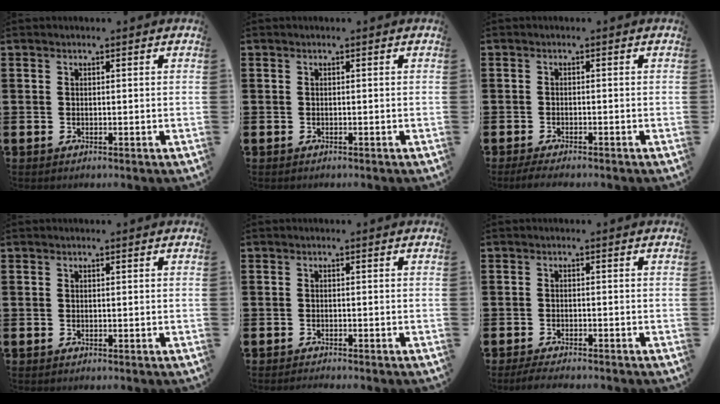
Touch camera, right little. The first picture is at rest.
{"total": 0.0}
{"total": 1.2, "force": [-0.9, 0.2, 0.8], "torque": [-0.015, 0.000, -0.018]}
{"total": 0.0}
{"total": 0.7, "force": [-0.7, -0.1, 0.1], "torque": [-0.001, -0.003, -0.014]}
{"total": 1.5, "force": [-1.3, 0.1, 0.8], "torque": [-0.013, 0.002, -0.025]}